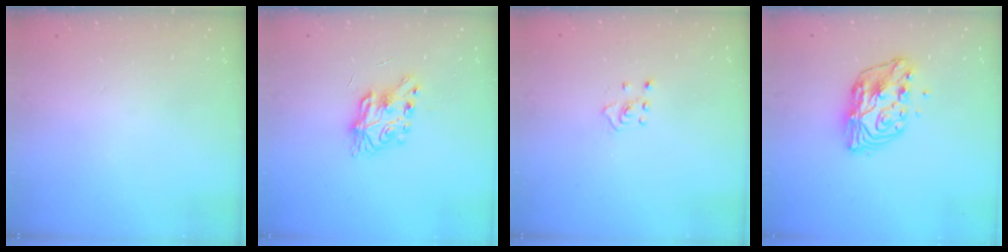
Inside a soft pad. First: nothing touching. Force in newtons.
{"total": 7.8, "press": 7.8, "slide": 0.1}
{"total": 2.4, "press": 2.4, "slide": 0.5}
{"total": 9.8, "press": 9.8, "slide": 0.7}